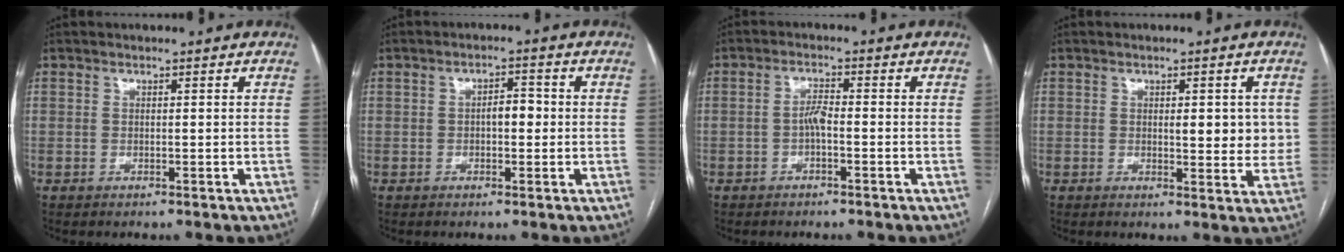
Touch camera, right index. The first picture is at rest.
{"total": 3.1, "force": [-0.2, 1.5, 2.7], "torque": [-0.039, 0.009, -0.004]}
{"total": 2.3, "force": [-0.7, 0.6, 2.2], "torque": [-0.038, 0.005, -0.011]}
{"total": 5.5, "force": [0.8, 2.1, 5.0], "torque": [-0.056, -0.005, 0.008]}